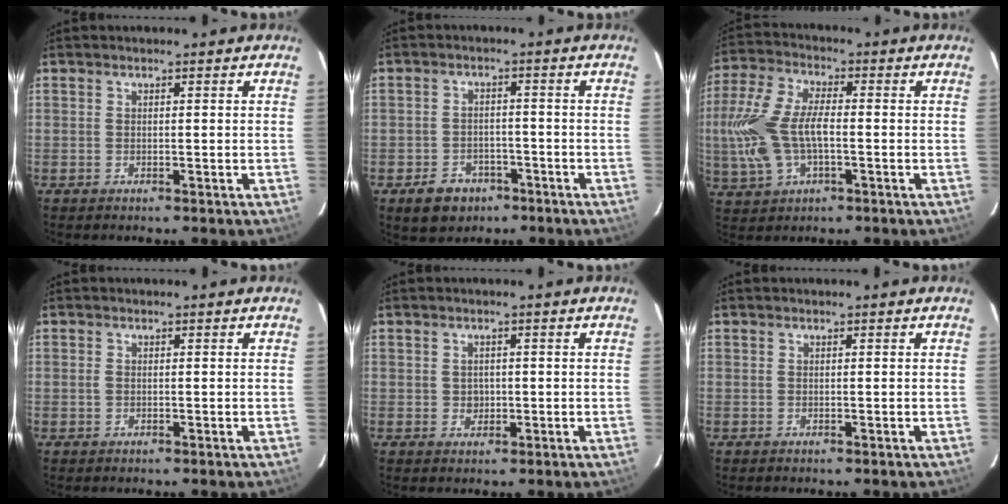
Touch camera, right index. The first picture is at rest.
{"total": 6.8, "force": [-4.0, 5.0, 2.2], "torque": [-0.062, 0.013, -0.045]}
{"total": 13.6, "force": [-1.6, 6.9, 11.6], "torque": [-0.261, 0.007, -0.028]}
{"total": 0.8, "force": [0.0, 0.6, 0.5], "torque": [-0.009, 0.001, -0.002]}
{"total": 2.0, "force": [-0.1, 1.9, 0.6], "torque": [-0.006, 0.005, 0.002]}
{"total": 0.0}